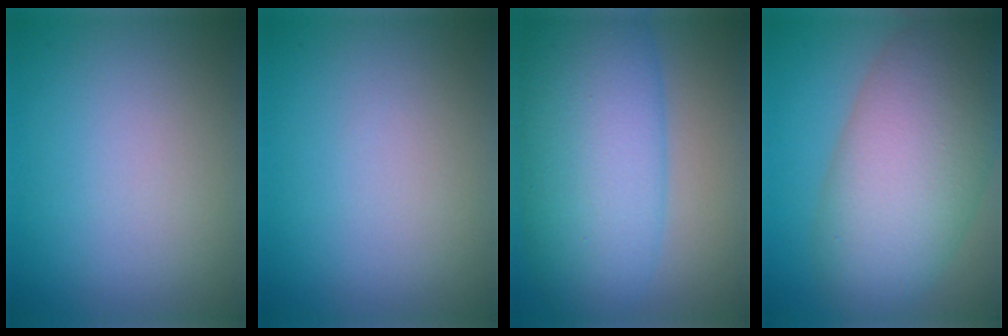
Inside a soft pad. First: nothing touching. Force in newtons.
{"total": 0.0}
{"total": 11.1, "press": 11.0, "slide": 0.4}
{"total": 10.7, "press": 10.7, "slide": 0.3}